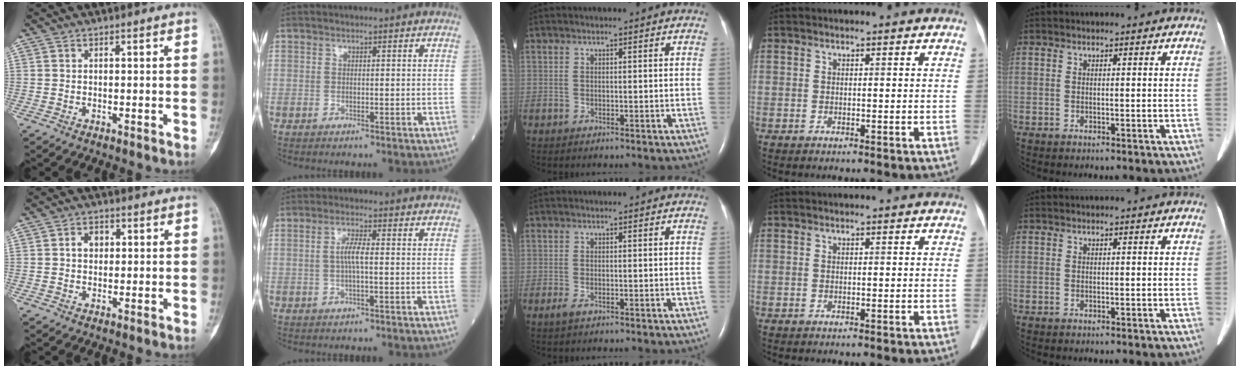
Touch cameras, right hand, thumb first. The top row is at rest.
{"thumb": {"total": 3.0, "force": [0.6, 2.4, 1.8], "torque": [-0.015, 0.007, 0.007]}, "index": {"total": 3.2, "force": [-0.1, 0.3, 3.2], "torque": [-0.066, 0.003, -0.003]}, "middle": {"total": 1.0, "force": [-0.5, 0.3, 0.8], "torque": [-0.021, -0.003, -0.010]}}